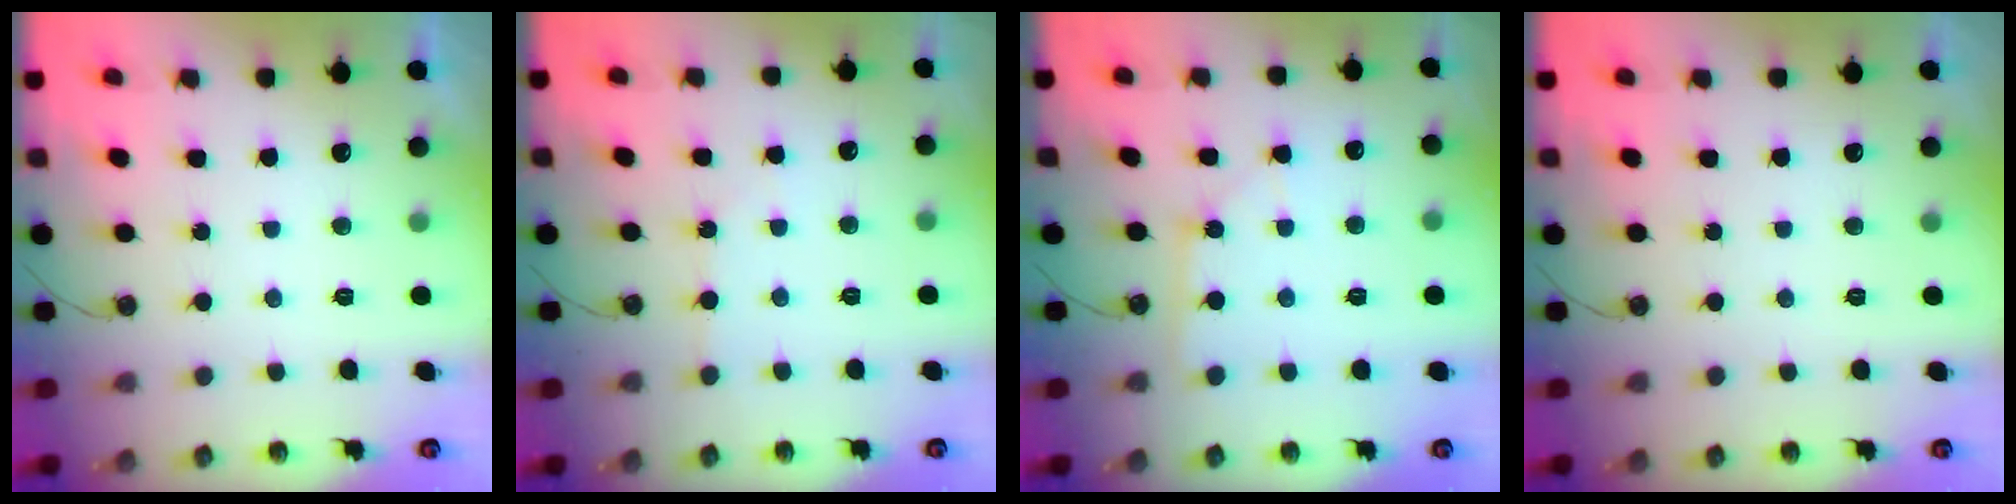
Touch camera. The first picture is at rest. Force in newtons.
{"total": 2.6, "press": 2.6, "slide": 0.3}
{"total": 3.5, "press": 3.5, "slide": 0.5}
{"total": 0.0}